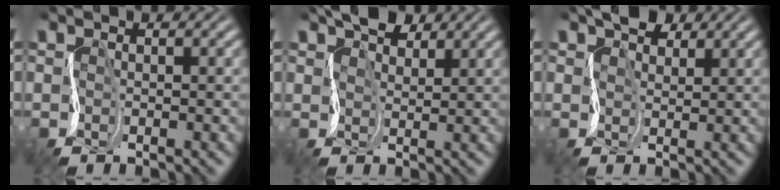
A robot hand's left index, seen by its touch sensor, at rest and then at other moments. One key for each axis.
{"total": 3.7, "fx": 3.4, "fy": 1.2, "fz": 0.6, "tx": -0.028, "ty": 0.008, "tz": 0.056}
{"total": 3.2, "fx": 2.8, "fy": 1.3, "fz": 0.6, "tx": -0.027, "ty": 0.009, "tz": 0.043}